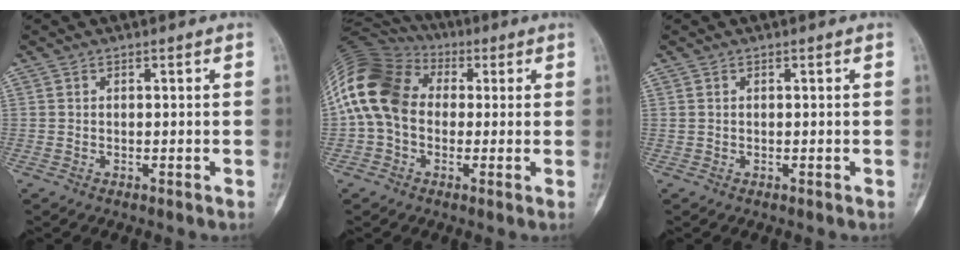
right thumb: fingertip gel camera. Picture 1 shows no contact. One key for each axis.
{"total": 16.2, "fx": 1.1, "fy": 12.3, "fz": 10.6, "tx": -0.207, "ty": 0.042, "tz": 0.011}
{"total": 0.0}